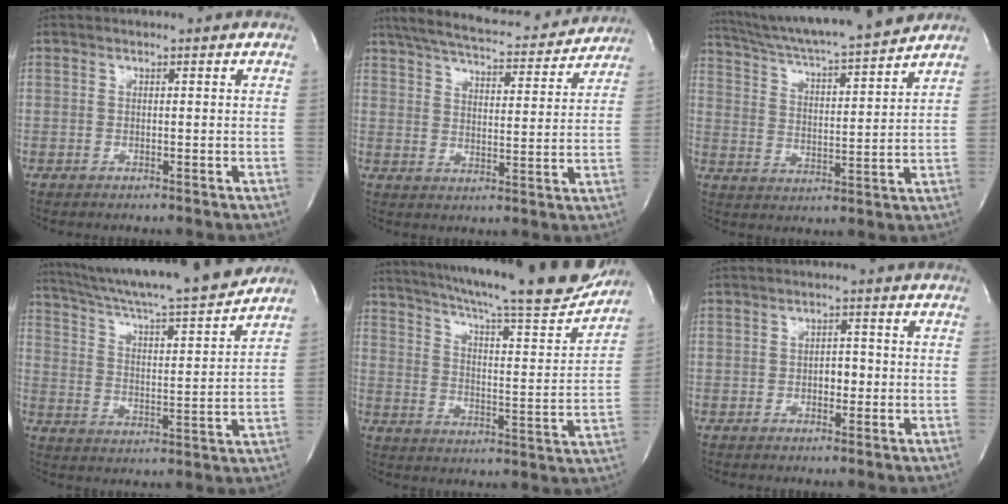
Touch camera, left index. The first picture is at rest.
{"total": 18.4, "force": [16.5, 3.7, 7.2], "torque": [-0.118, 0.016, 0.222]}
{"total": 16.8, "force": [15.4, -0.5, 6.6], "torque": [-0.122, -0.008, 0.239]}
{"total": 19.4, "force": [17.6, -0.4, 8.1], "torque": [-0.141, -0.023, 0.266]}
{"total": 23.5, "force": [20.8, 1.5, 10.8], "torque": [-0.181, -0.048, 0.279]}
{"total": 2.2, "force": [-0.8, 1.2, 1.6], "torque": [-0.020, 0.001, -0.013]}